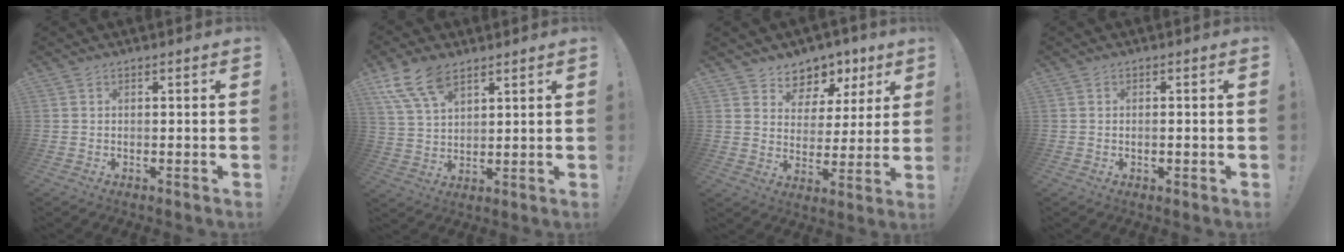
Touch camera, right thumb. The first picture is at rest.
{"total": 10.6, "force": [7.0, 5.1, 6.1], "torque": [-0.125, -0.020, 0.136]}
{"total": 7.0, "force": [4.7, 5.1, 1.2], "torque": [-0.015, -0.044, 0.088]}
{"total": 1.1, "force": [-0.5, 0.2, 0.9], "torque": [-0.014, -0.001, -0.010]}